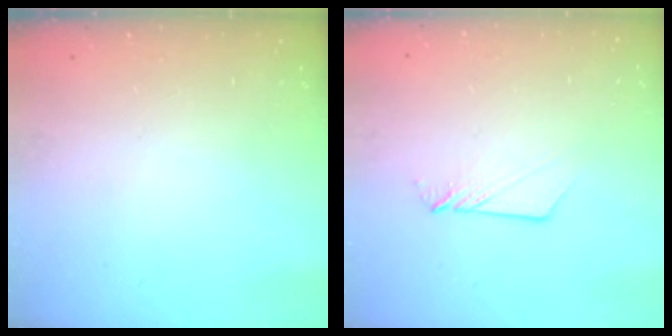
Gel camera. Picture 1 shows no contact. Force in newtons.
{"total": 4.5, "press": 4.5, "slide": 0.3}